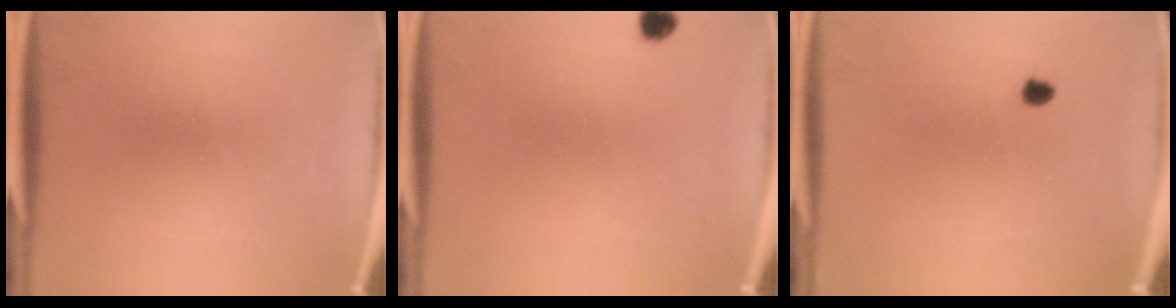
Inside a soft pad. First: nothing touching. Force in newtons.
{"total": 1.8}
{"total": 1.3}